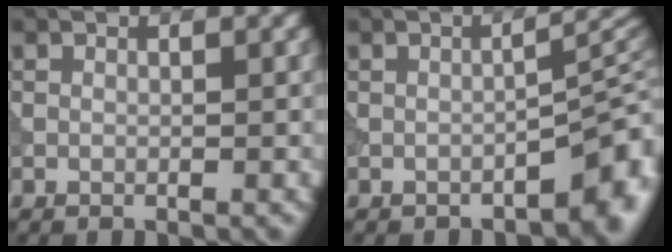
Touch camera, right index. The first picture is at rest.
{"total": 4.4, "force": [-2.5, 1.1, 3.4], "torque": [-0.033, 0.013, -0.037]}